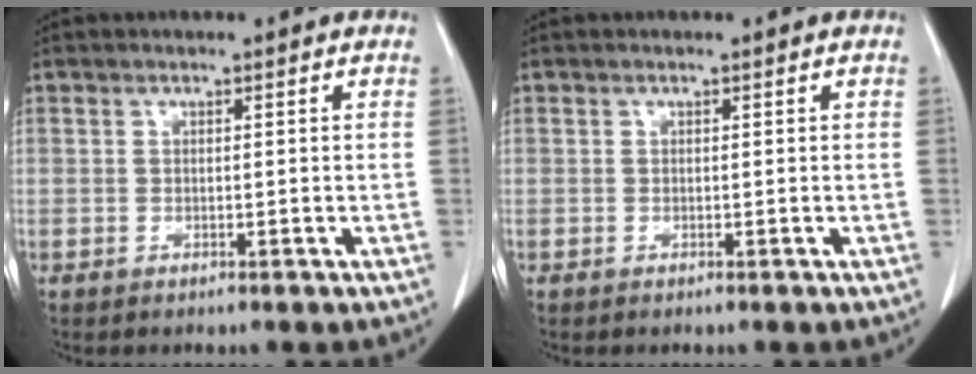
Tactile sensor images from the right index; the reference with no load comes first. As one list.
[{"total": 0.0}]